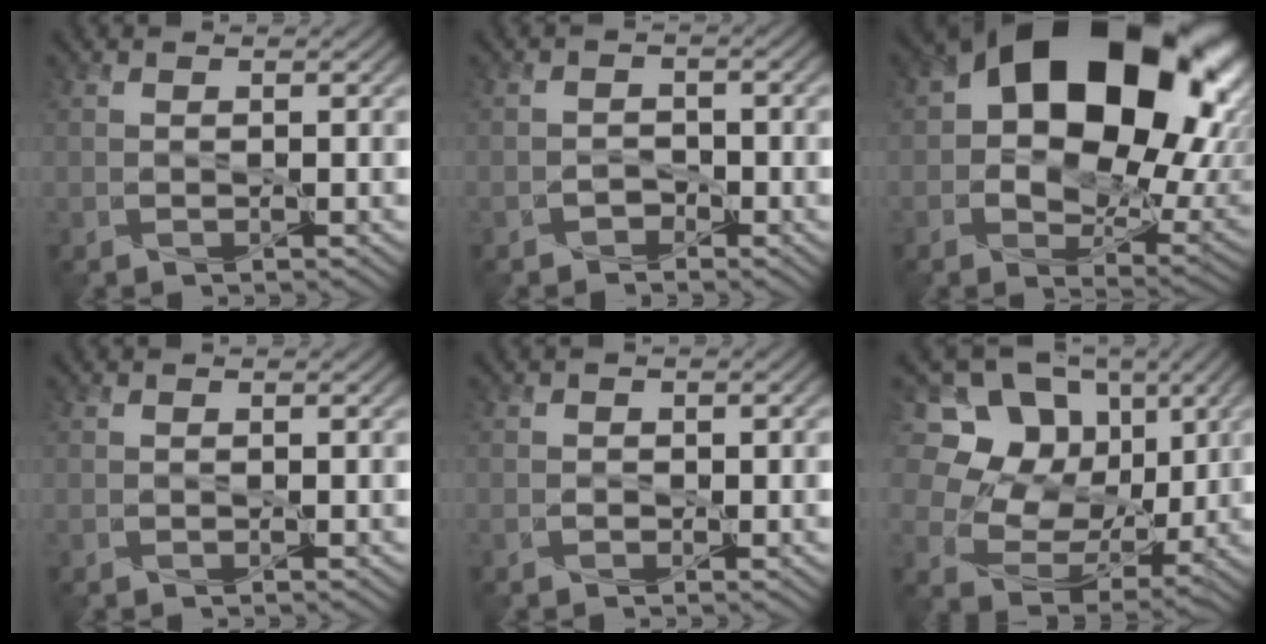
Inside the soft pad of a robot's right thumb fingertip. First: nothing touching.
{"total": 1.6, "force": [-1.4, 0.9, 0.1], "torque": [0.004, 0.007, -0.028]}
{"total": 21.2, "force": [5.9, 13.7, 15.0], "torque": [-0.225, 0.001, 0.125]}
{"total": 0.0}
{"total": 0.7, "force": [-0.4, 0.6, 0.2], "torque": [-0.003, -0.002, -0.011]}
{"total": 14.8, "force": [5.0, 11.3, 8.1], "torque": [-0.220, 0.047, 0.102]}